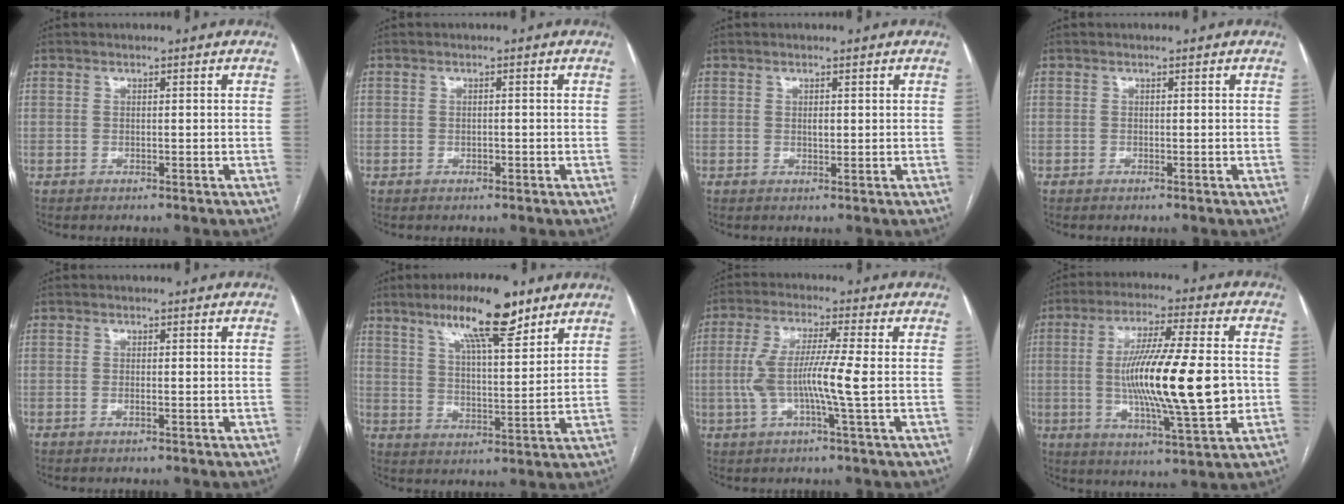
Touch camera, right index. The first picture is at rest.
{"total": 0.8, "force": [-0.3, 0.5, 0.5], "torque": [-0.007, 0.002, -0.003]}
{"total": 1.0, "force": [0.3, 0.5, 0.8], "torque": [-0.013, -0.002, 0.006]}
{"total": 0.0}
{"total": 0.8, "force": [-0.3, 0.1, 0.7], "torque": [-0.018, -0.001, -0.004]}
{"total": 12.9, "force": [8.7, 2.7, 9.2], "torque": [-0.156, 0.006, 0.145]}
{"total": 8.6, "force": [-0.9, -0.3, 8.5], "torque": [-0.174, 0.006, -0.022]}
{"total": 17.9, "force": [-1.0, 1.7, 17.8], "torque": [-0.311, -0.007, -0.019]}